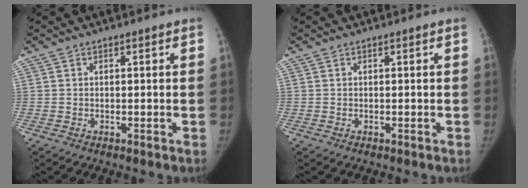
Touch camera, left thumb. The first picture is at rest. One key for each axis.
{"total": 0.0}